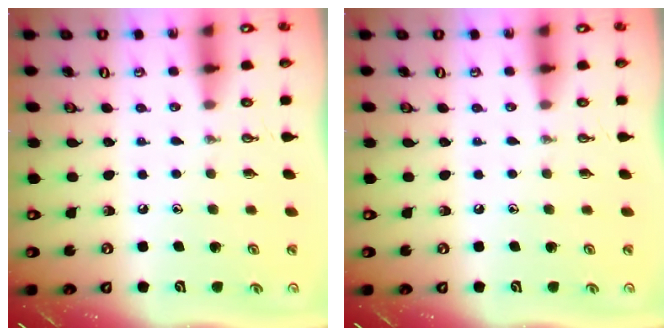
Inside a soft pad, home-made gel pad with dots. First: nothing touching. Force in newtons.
{"total": 0.0}